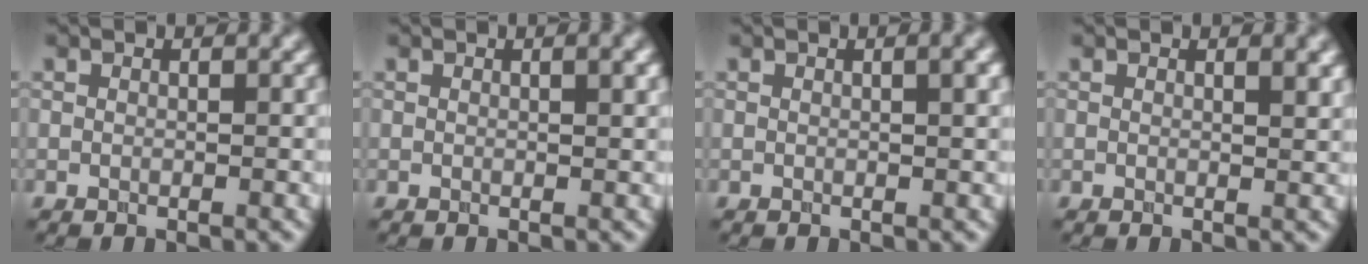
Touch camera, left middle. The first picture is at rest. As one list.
[{"total": 1.5, "force": [0.6, 0.3, 1.3], "torque": [-0.018, 0.003, 0.007]}, {"total": 2.1, "force": [0.6, 0.5, 1.9], "torque": [-0.020, 0.006, 0.005]}, {"total": 1.9, "force": [0.9, 0.6, 1.5], "torque": [-0.013, 0.001, 0.012]}]